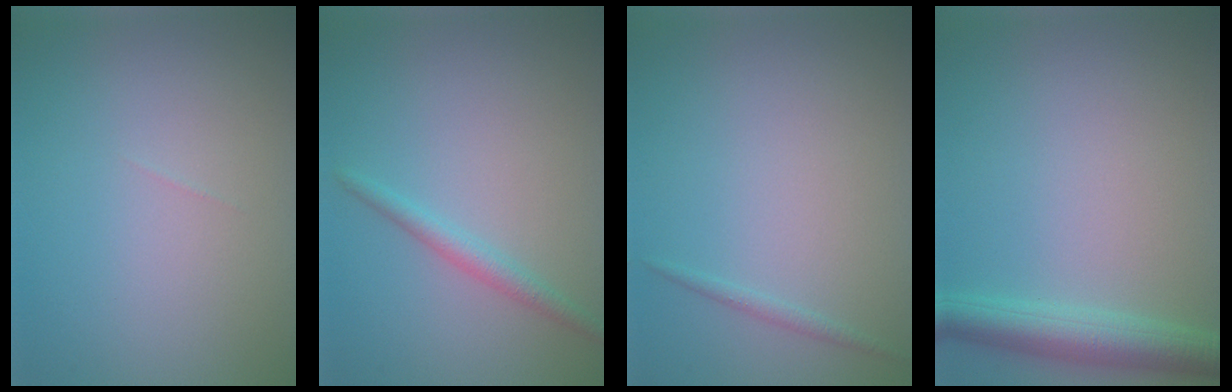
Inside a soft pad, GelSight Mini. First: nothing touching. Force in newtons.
{"total": 1.8, "press": 1.8, "slide": 0.1}
{"total": 0.7, "press": 0.7, "slide": 0.0}
{"total": 4.2, "press": 4.2, "slide": 0.2}